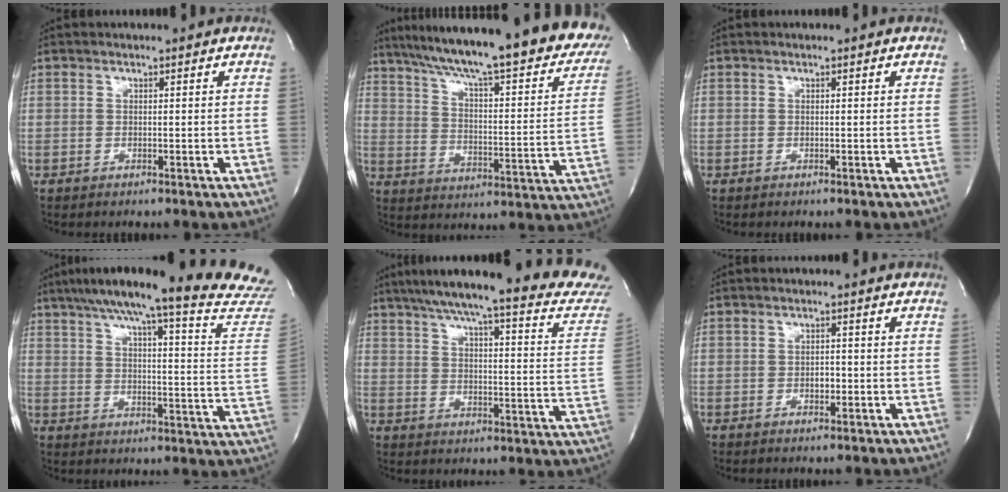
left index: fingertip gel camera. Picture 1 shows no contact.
{"total": 32.3, "force": [25.6, 5.5, 18.9], "torque": [-0.263, -0.027, 0.333]}
{"total": 0.0}
{"total": 28.5, "force": [25.2, 0.2, 13.4], "torque": [-0.199, -0.081, 0.309]}
{"total": 25.9, "force": [23.1, 1.1, 11.8], "torque": [-0.177, -0.073, 0.284]}
{"total": 1.7, "force": [-0.5, 1.0, 1.3], "torque": [-0.020, 0.002, -0.007]}